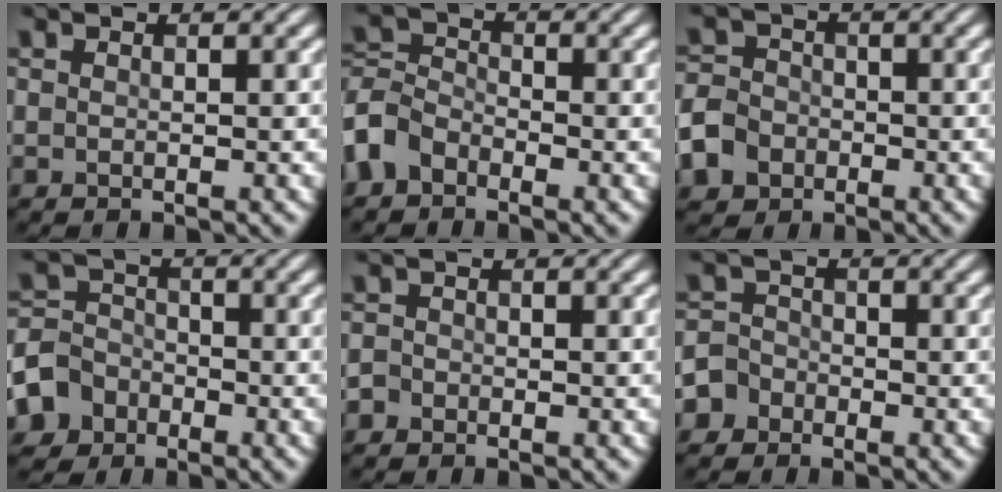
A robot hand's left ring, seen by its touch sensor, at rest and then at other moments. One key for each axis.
{"total": 3.6, "fx": -2.2, "fy": 2.4, "fz": 1.6, "tx": -0.036, "ty": 0.007, "tz": -0.060}
{"total": 5.1, "fx": -2.4, "fy": 4.1, "fz": 1.7, "tx": -0.025, "ty": -0.013, "tz": -0.057}
{"total": 5.7, "fx": -3.1, "fy": 4.7, "fz": 0.9, "tx": -0.004, "ty": -0.005, "tz": -0.075}
{"total": 0.9, "fx": -0.6, "fy": 0.7, "fz": 0.1, "tx": 0.003, "ty": 0.001, "tz": -0.015}
{"total": 2.6, "fx": -1.5, "fy": 2.1, "fz": 0.2, "tx": 0.019, "ty": 0.004, "tz": -0.035}